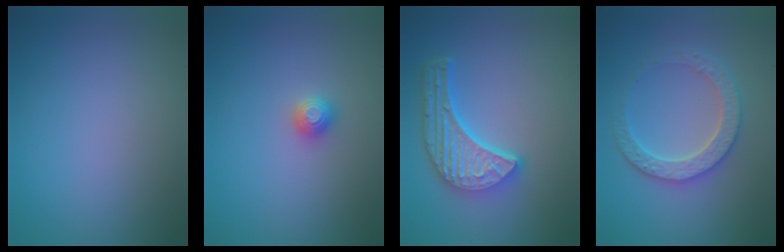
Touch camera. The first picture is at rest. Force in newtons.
{"total": 1.1, "press": 1.1, "slide": 0.2}
{"total": 5.7, "press": 4.4, "slide": 3.6}
{"total": 4.4, "press": 4.3, "slide": 1.0}